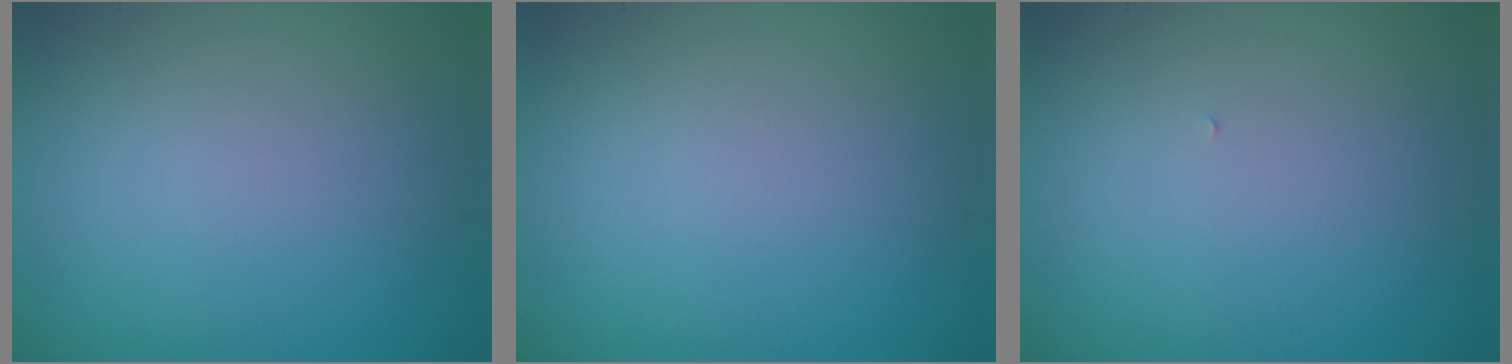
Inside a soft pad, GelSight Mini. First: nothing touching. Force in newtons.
{"total": 0.0}
{"total": 0.0}